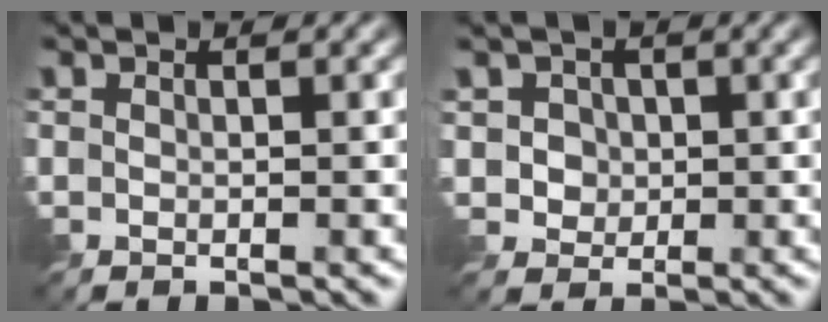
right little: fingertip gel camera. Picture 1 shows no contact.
{"total": 2.6, "force": [0.7, 2.4, 1.0], "torque": [-0.027, 0.002, 0.019]}